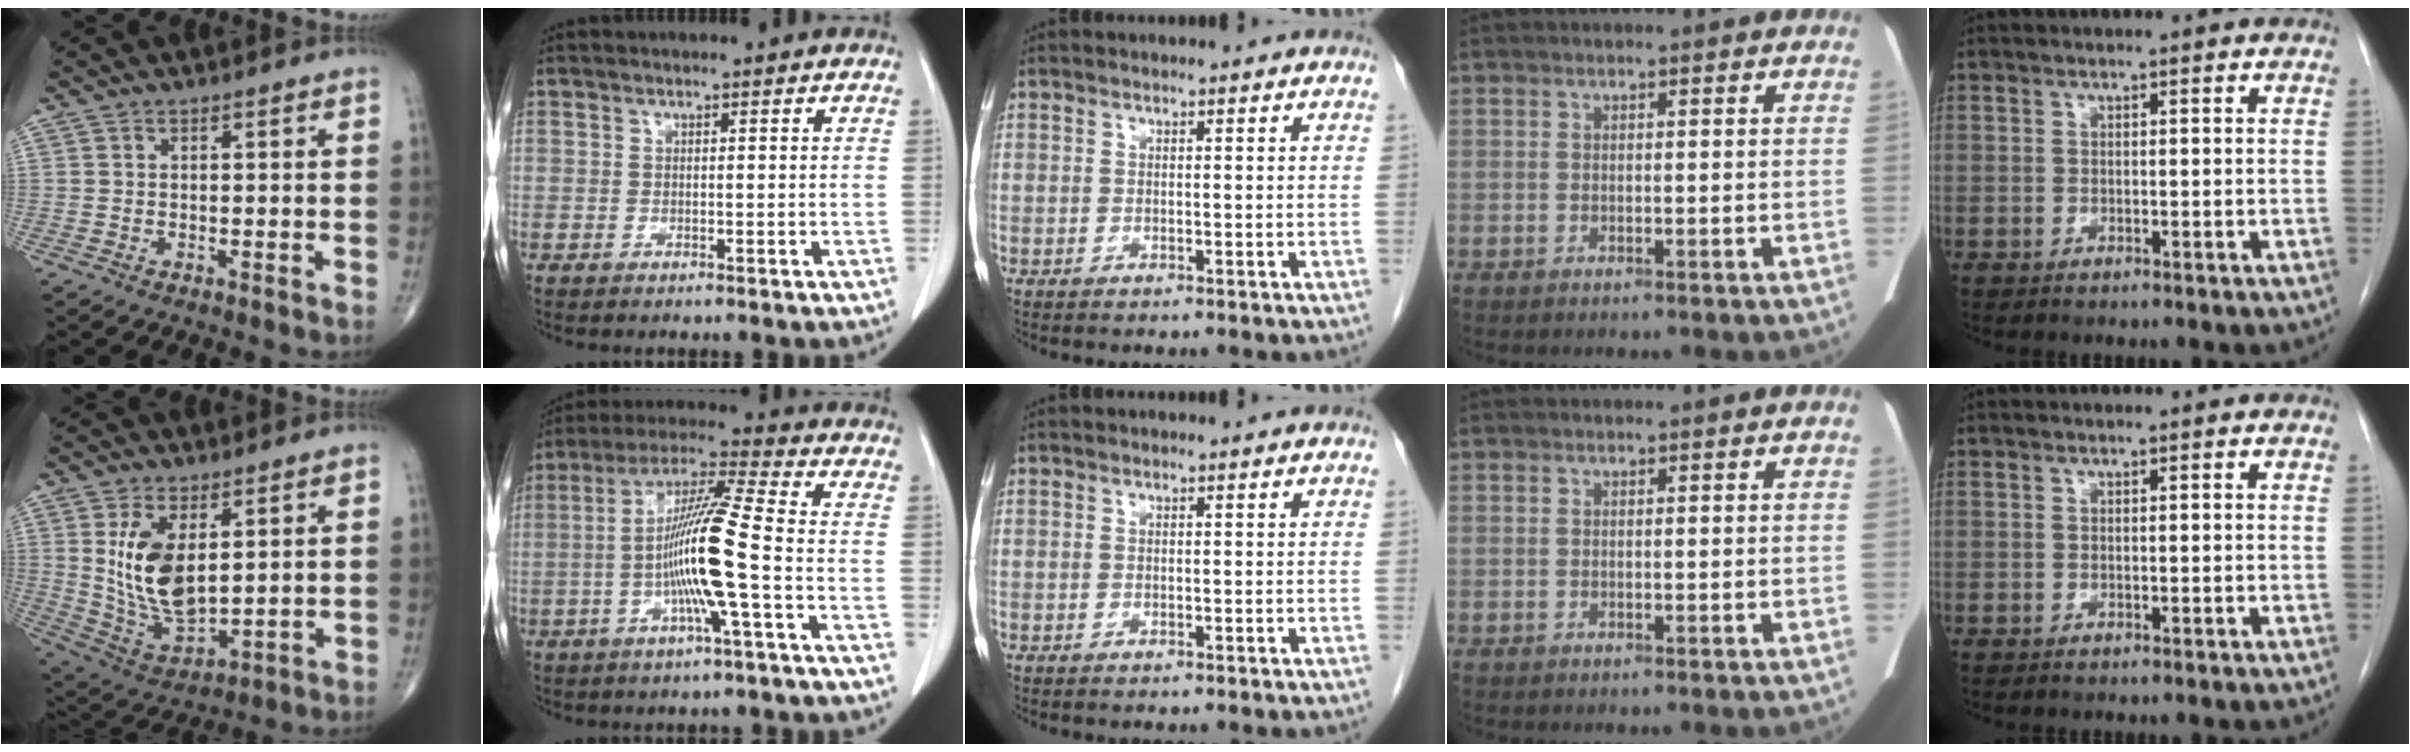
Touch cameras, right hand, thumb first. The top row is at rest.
{"thumb": {"total": 13.4, "force": [3.2, 7.0, 11.0], "torque": [-0.192, -0.023, 0.079]}, "index": {"total": 12.3, "force": [-2.6, -0.8, 12.0], "torque": [-0.230, 0.003, -0.057]}}